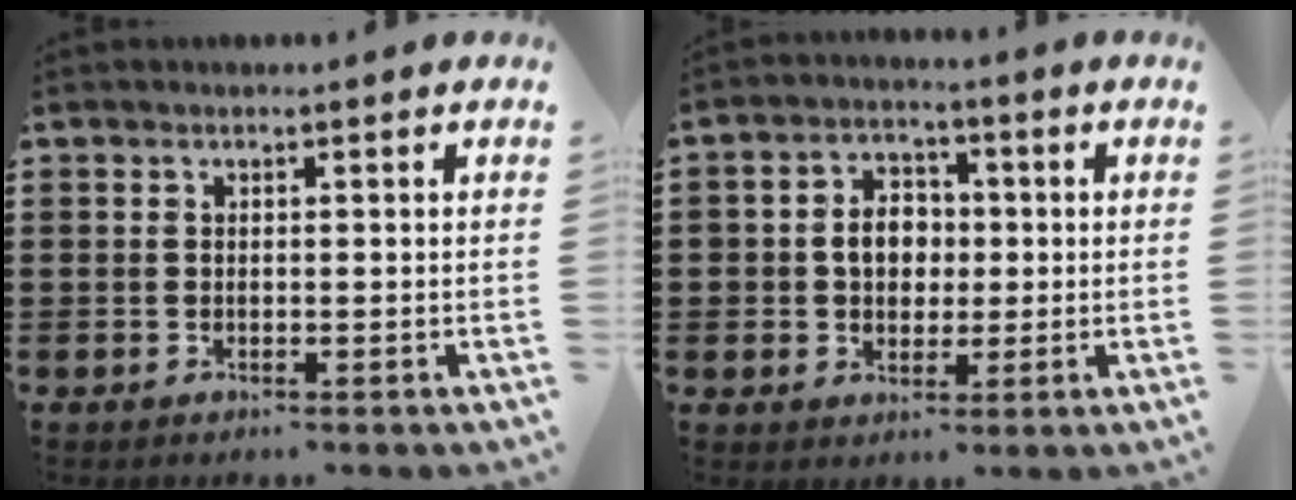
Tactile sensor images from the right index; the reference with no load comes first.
{"total": 5.2, "force": [-0.1, 4.4, 2.7], "torque": [-0.058, 0.011, -0.007]}